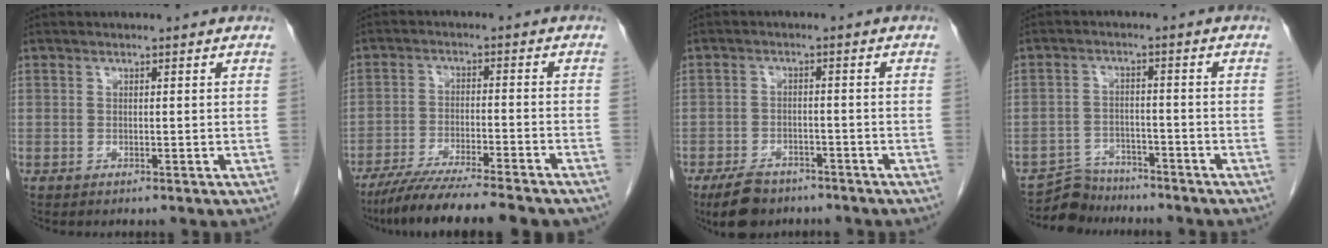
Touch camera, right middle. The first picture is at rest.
{"total": 14.5, "force": [-12.3, 0.8, 7.6], "torque": [-0.114, -0.031, -0.189]}
{"total": 6.7, "force": [-5.2, 3.1, 2.8], "torque": [-0.057, -0.005, -0.087]}
{"total": 5.4, "force": [-5.0, 1.9, -0.9], "torque": [0.017, 0.005, -0.089]}